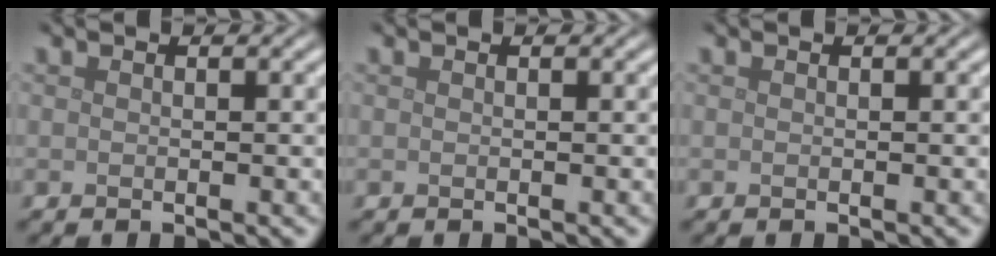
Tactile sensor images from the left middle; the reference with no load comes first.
{"total": 0.0}
{"total": 0.0}